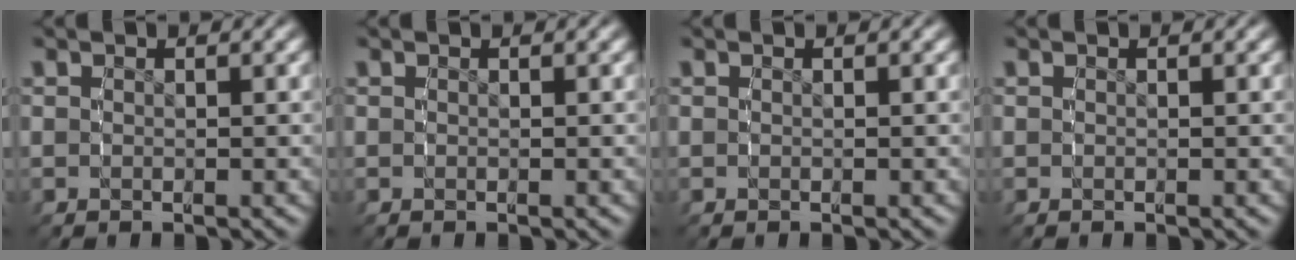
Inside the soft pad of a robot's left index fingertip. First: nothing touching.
{"total": 0.0}
{"total": 0.0}
{"total": 0.0}